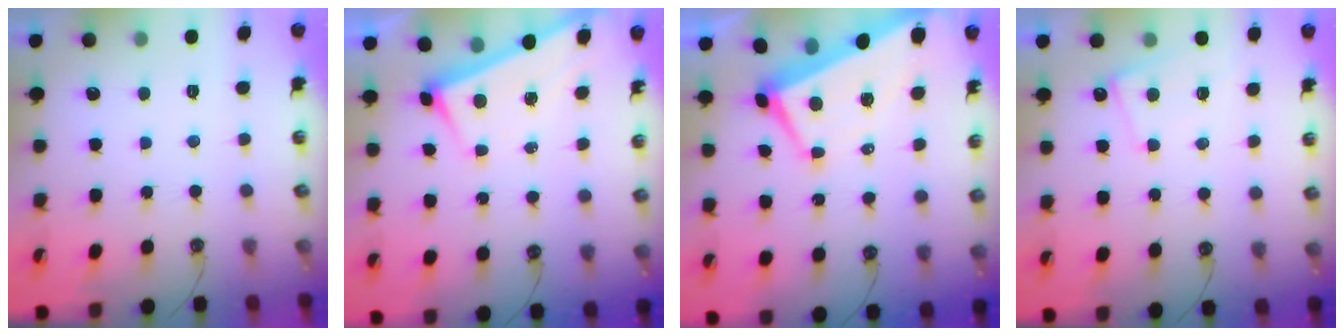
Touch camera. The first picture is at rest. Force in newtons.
{"total": 3.1, "press": 3.1, "slide": 0.1}
{"total": 2.2, "press": 1.9, "slide": 1.1}
{"total": 0.0}